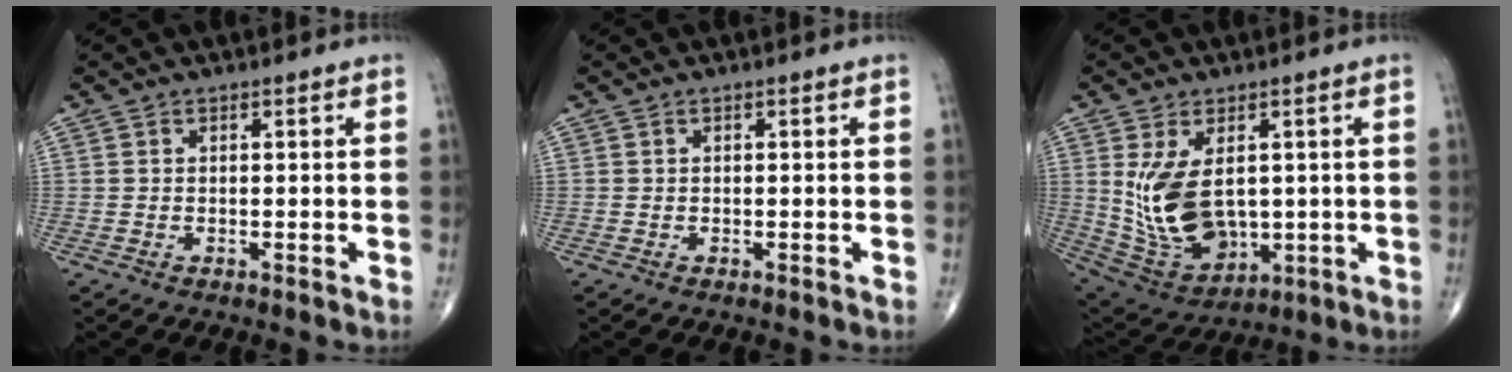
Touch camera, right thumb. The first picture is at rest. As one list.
[{"total": 0.0}, {"total": 13.9, "force": [1.4, 8.6, 10.8], "torque": [-0.184, -0.013, 0.054]}]